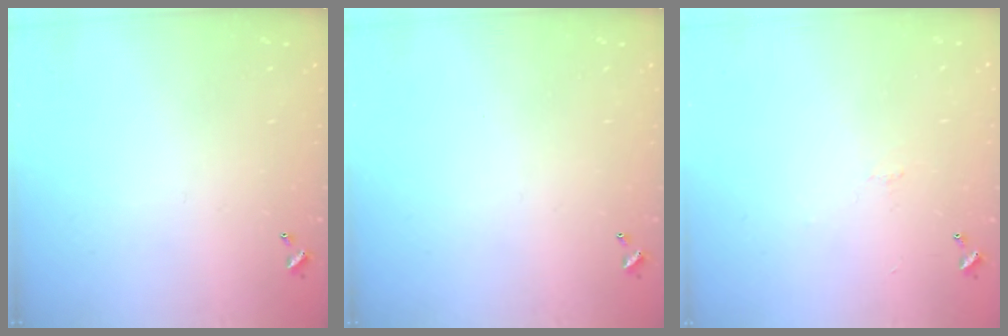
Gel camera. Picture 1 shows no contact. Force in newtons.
{"total": 0.0}
{"total": 0.6, "press": 0.4, "slide": 0.5}